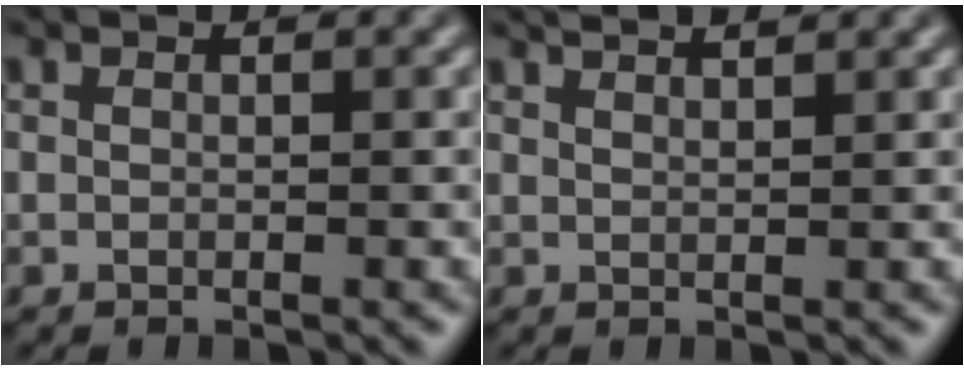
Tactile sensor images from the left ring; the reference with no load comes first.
{"total": 3.1, "force": [2.6, 0.8, 1.4], "torque": [-0.007, 0.027, 0.015]}